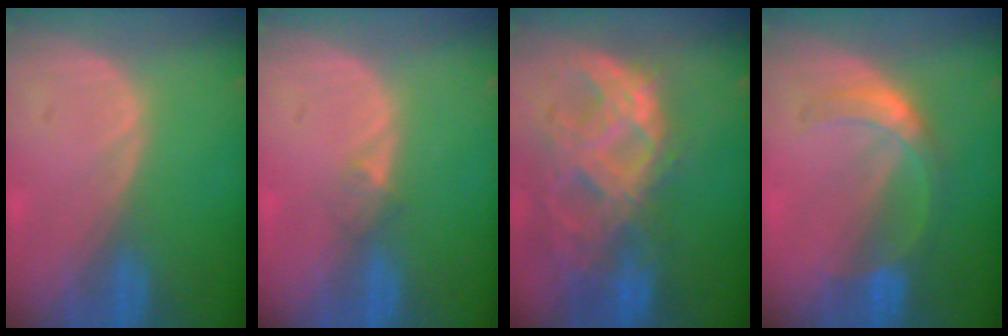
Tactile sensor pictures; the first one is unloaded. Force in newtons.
{"total": 1.5, "press": 1.2, "slide": 1.0}
{"total": 11.2, "press": 9.4, "slide": 6.0}
{"total": 5.6, "press": 5.1, "slide": 2.4}